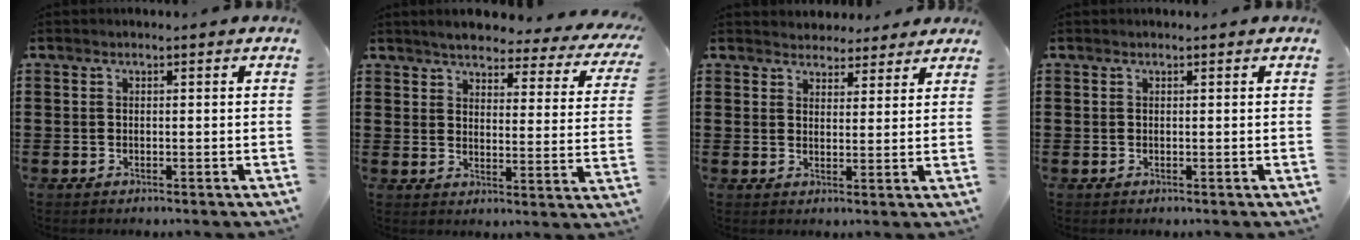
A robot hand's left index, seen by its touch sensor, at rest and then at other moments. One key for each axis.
{"total": 4.6, "fx": 4.3, "fy": 0.3, "fz": 1.7, "tx": -0.046, "ty": -0.034, "tz": 0.068}
{"total": 3.3, "fx": 3.1, "fy": 1.2, "fz": -0.2, "tx": -0.009, "ty": -0.004, "tz": 0.059}
{"total": 0.0}